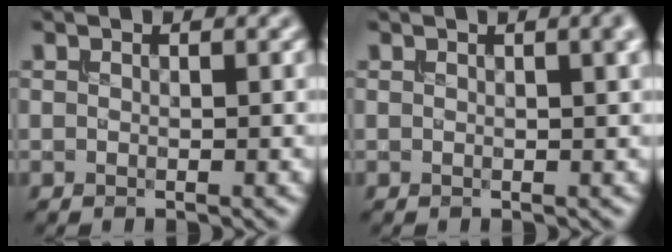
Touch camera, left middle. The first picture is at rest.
{"total": 2.5, "force": [1.1, 0.8, 2.1], "torque": [-0.015, 0.005, 0.012]}